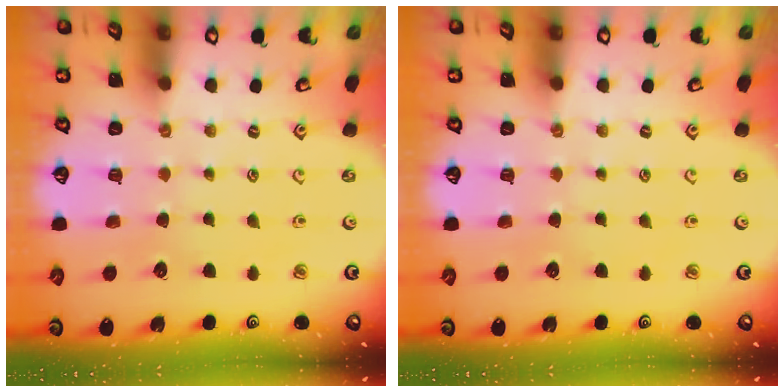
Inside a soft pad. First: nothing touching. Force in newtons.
{"total": 0.0}